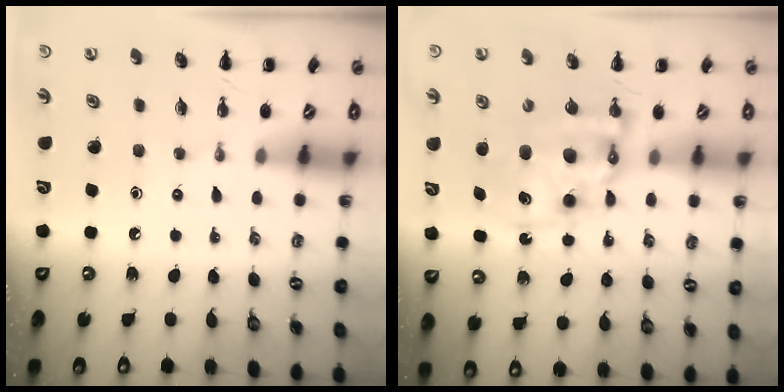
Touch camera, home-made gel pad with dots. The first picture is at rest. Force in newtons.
{"total": 11.0, "press": 10.6, "slide": 2.8}